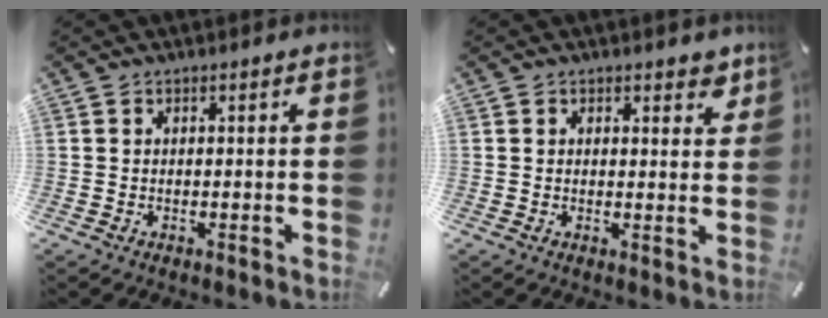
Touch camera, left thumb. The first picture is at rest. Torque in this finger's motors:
{"motor_torque": [0.35, -0.44, 0.01, 0.55, -0.05]}